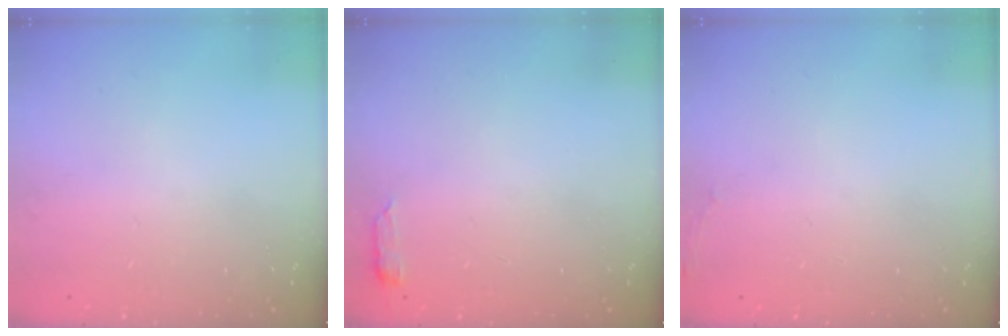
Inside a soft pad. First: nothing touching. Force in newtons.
{"total": 2.9, "press": 2.8, "slide": 0.6}
{"total": 7.0, "press": 4.6, "slide": 5.3}